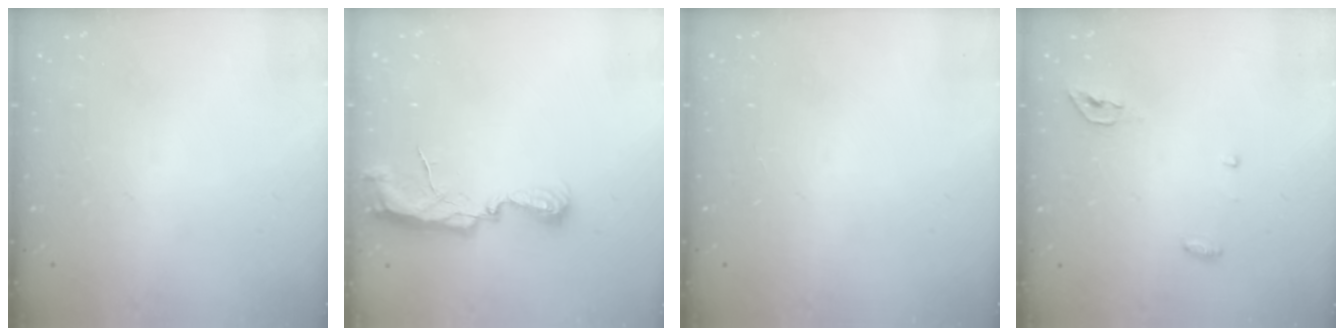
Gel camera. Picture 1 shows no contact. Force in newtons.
{"total": 7.3, "press": 7.3, "slide": 0.5}
{"total": 0.0}
{"total": 4.5, "press": 4.2, "slide": 1.5}